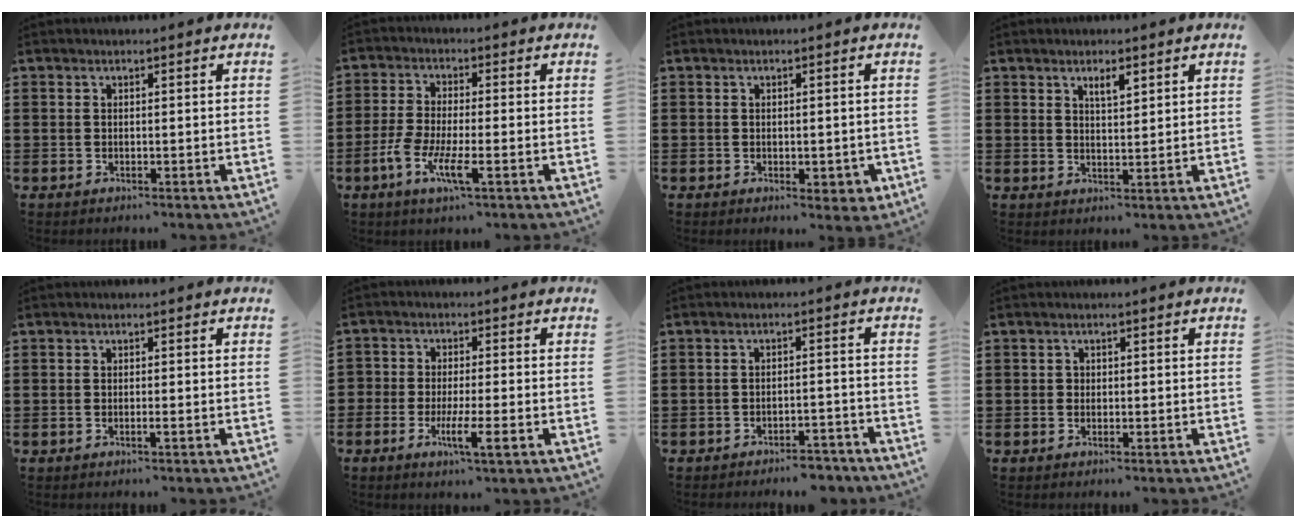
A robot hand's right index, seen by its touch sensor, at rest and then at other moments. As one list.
[{"total": 6.1, "force": [-2.8, 1.4, 5.3], "torque": [-0.115, -0.011, -0.054]}, {"total": 2.1, "force": [-0.3, 1.3, 1.6], "torque": [-0.029, 0.003, -0.006]}, {"total": 2.4, "force": [1.6, 0.6, 1.6], "torque": [-0.027, 0.000, 0.025]}, {"total": 0.8, "force": [-0.4, 0.0, 0.7], "torque": [-0.012, -0.005, -0.006]}, {"total": 4.9, "force": [-2.2, 1.1, 4.3], "torque": [-0.077, -0.003, -0.040]}, {"total": 3.5, "force": [-3.4, 0.2, 0.8], "torque": [-0.018, 0.001, -0.068]}, {"total": 0.7, "force": [0.0, 0.7, 0.2], "torque": [-0.005, 0.004, 0.000]}]